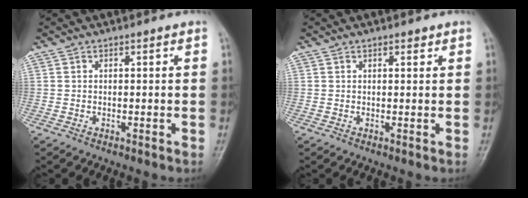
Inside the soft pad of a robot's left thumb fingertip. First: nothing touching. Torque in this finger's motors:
{"motor_torque": [-0.24, 0.01, -0.15, -0.04, 0.05]}